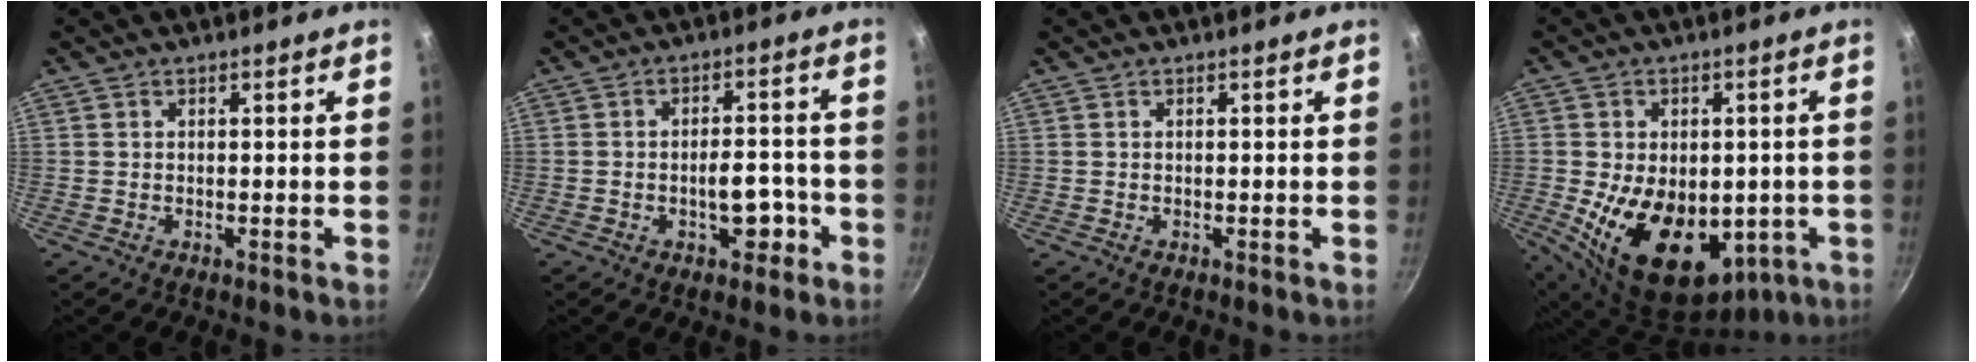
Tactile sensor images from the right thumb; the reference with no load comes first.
{"total": 6.2, "force": [-2.4, 3.4, 4.6], "torque": [-0.032, 0.024, -0.030]}
{"total": 0.0}
{"total": 18.6, "force": [-3.3, 12.5, 13.4], "torque": [-0.204, -0.015, -0.027]}